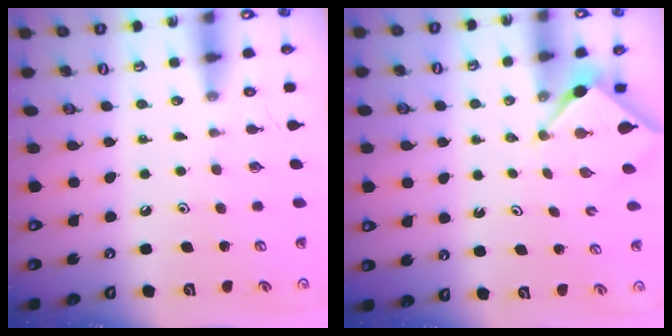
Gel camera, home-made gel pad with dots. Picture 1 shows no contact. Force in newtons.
{"total": 2.9, "press": 2.9, "slide": 0.4}